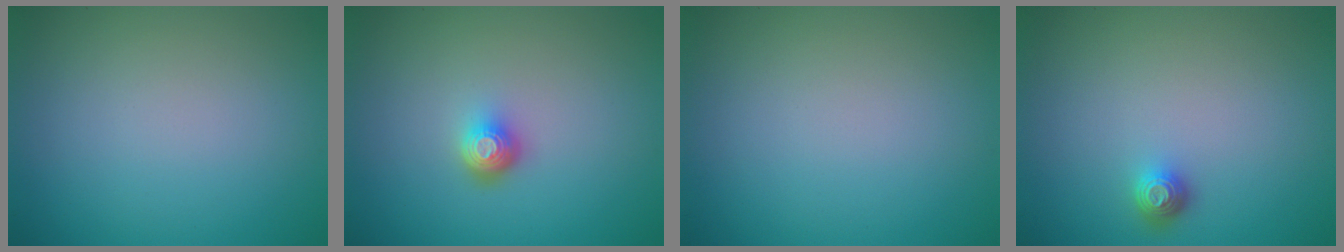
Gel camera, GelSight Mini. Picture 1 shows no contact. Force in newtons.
{"total": 2.0, "press": 1.5, "slide": 1.4}
{"total": 0.0}
{"total": 1.3, "press": 1.1, "slide": 0.7}